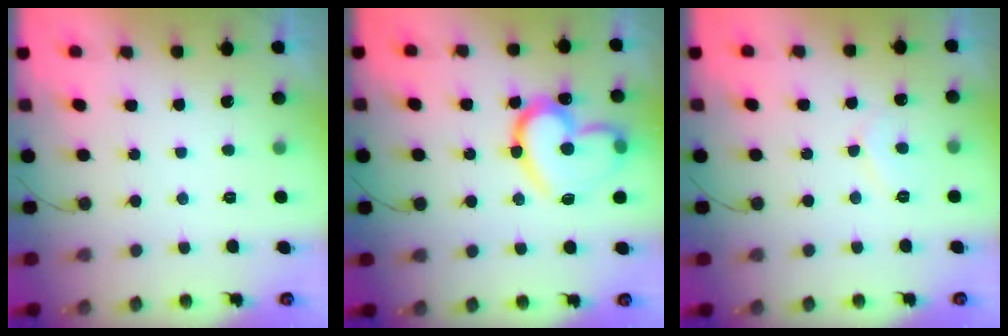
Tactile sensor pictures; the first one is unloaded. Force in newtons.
{"total": 18.9, "press": 18.9, "slide": 1.5}
{"total": 5.6, "press": 5.6, "slide": 0.6}